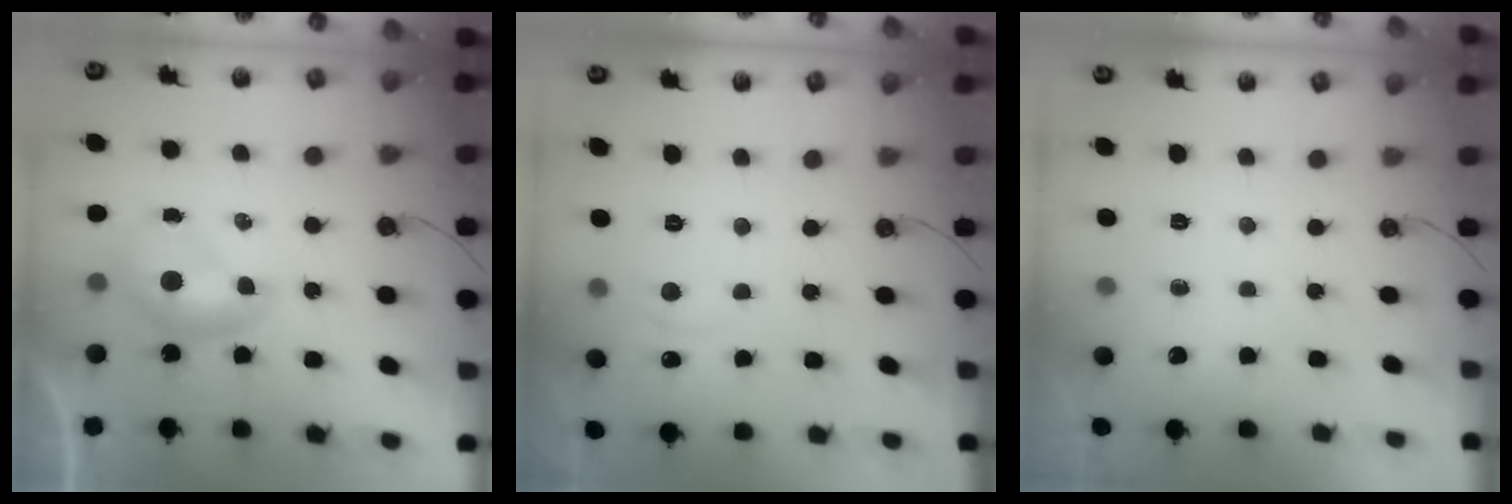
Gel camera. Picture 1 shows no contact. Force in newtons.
{"total": 1.0, "press": 0.6, "slide": 0.8}
{"total": 0.0}